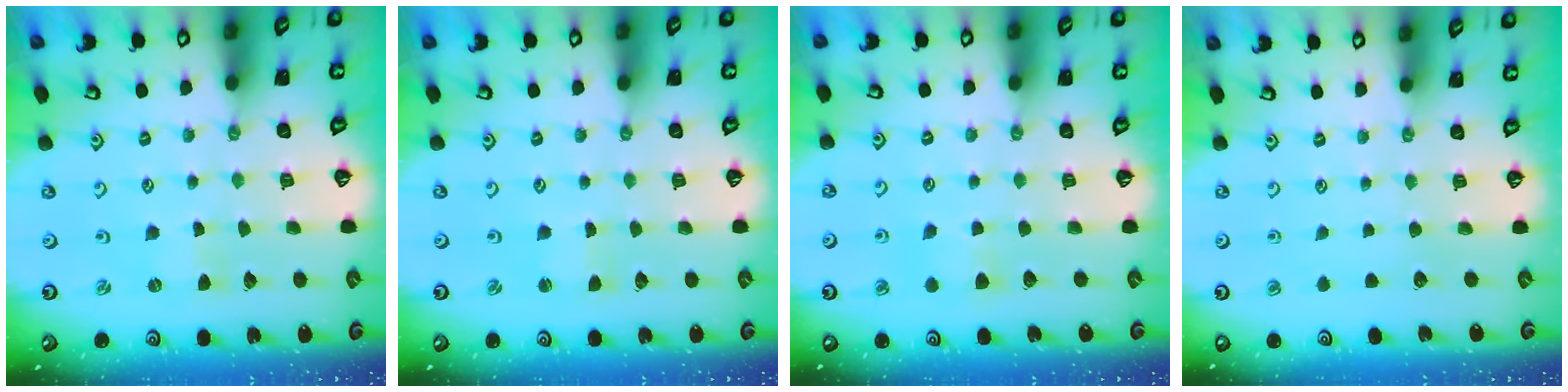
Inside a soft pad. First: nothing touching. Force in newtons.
{"total": 0.7, "press": 0.7, "slide": 0.0}
{"total": 4.4, "press": 4.3, "slide": 0.6}
{"total": 0.0}